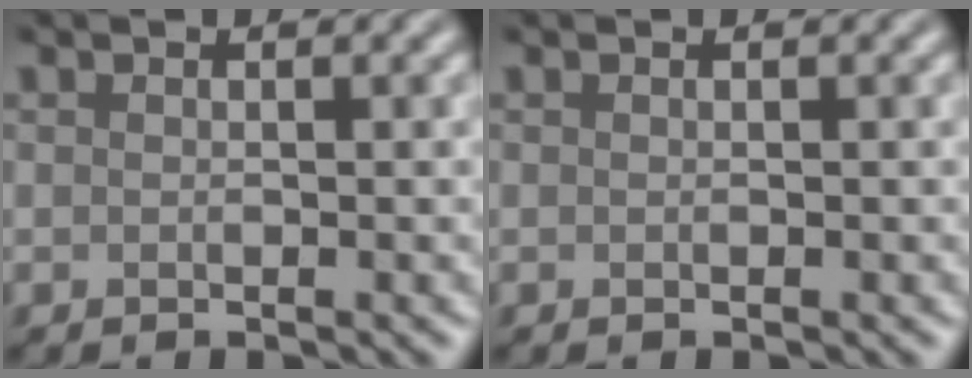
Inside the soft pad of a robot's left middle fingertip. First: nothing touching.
{"total": 0.0}